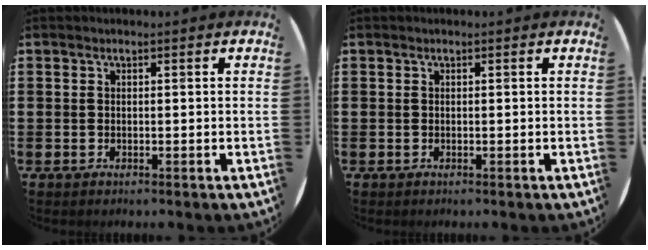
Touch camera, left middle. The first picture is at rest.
{"total": 0.0}